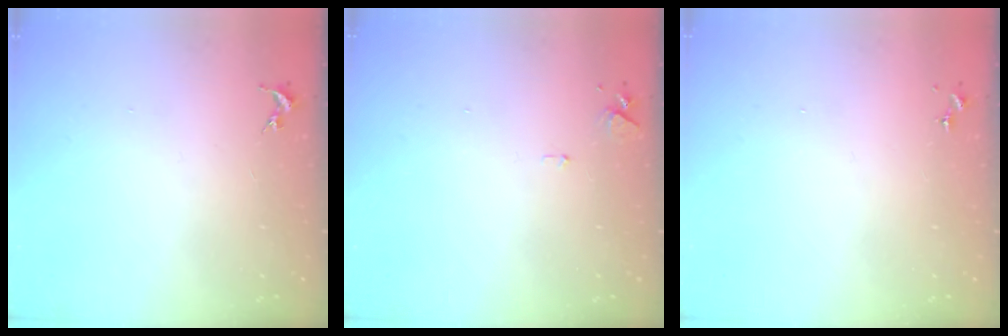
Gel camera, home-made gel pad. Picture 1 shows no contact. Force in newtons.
{"total": 5.6, "press": 5.5, "slide": 0.8}
{"total": 0.0}